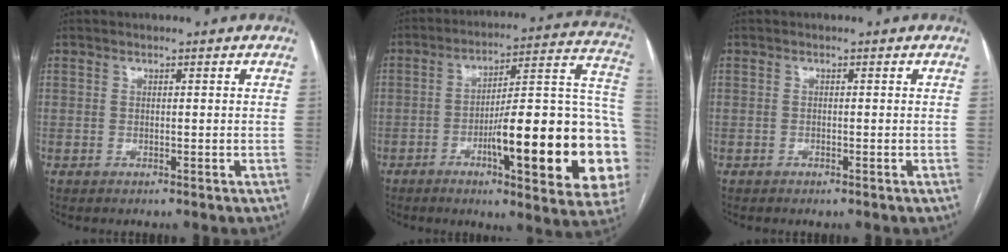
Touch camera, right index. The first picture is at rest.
{"total": 26.2, "force": [-6.8, 4.1, 24.9], "torque": [-0.263, 0.013, -0.090]}
{"total": 0.5, "force": [-0.4, 0.1, 0.3], "torque": [-0.008, -0.001, -0.005]}